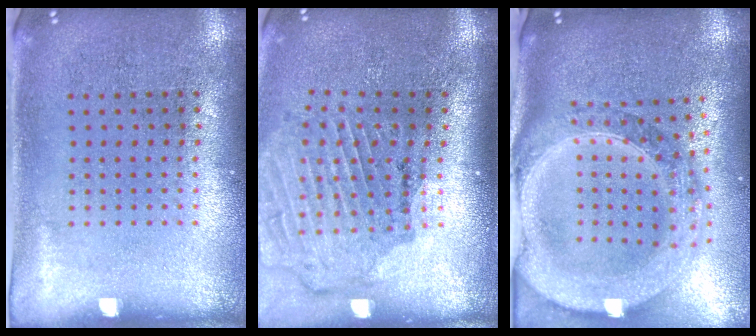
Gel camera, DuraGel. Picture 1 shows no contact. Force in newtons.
{"total": 1.9, "press": 1.8, "slide": 0.3}
{"total": 3.4, "press": 2.8, "slide": 2.0}